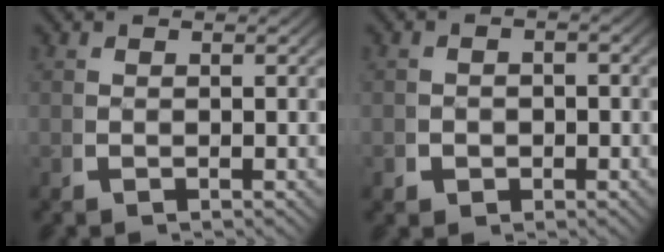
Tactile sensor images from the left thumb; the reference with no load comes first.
{"total": 1.8, "force": [-0.6, 1.6, 0.6], "torque": [-0.012, -0.008, -0.010]}